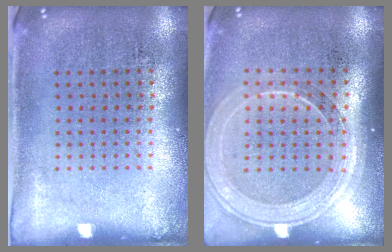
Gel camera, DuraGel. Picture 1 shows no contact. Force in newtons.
{"total": 1.9, "press": 1.7, "slide": 0.8}